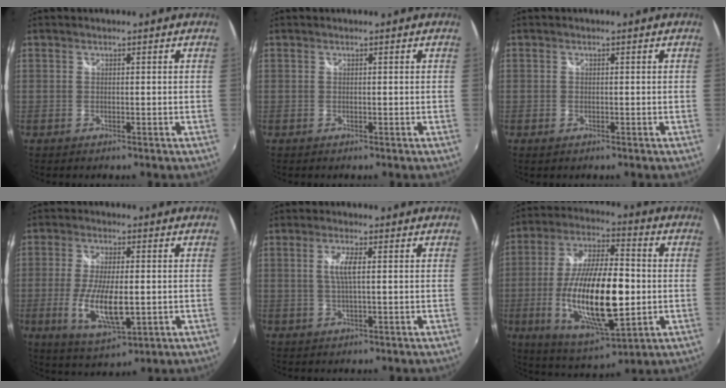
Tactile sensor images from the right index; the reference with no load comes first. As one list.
[{"total": 0.0}, {"total": 0.7, "force": [-0.4, 0.5, 0.3], "torque": [-0.006, -0.004, -0.008]}, {"total": 11.3, "force": [-2.2, 3.9, 10.3], "torque": [-0.206, -0.021, -0.034]}, {"total": 3.5, "force": [0.5, 0.4, 3.5], "torque": [-0.068, -0.001, 0.009]}, {"total": 22.8, "force": [-3.5, 8.2, 21.0], "torque": [-0.410, -0.022, -0.051]}]